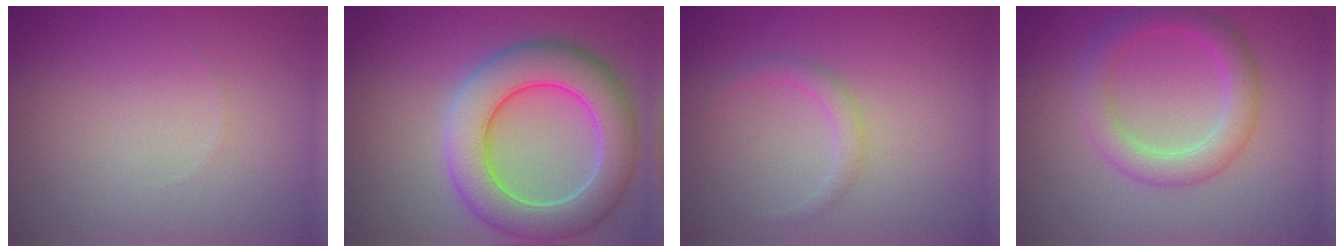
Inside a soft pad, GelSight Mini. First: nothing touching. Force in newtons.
{"total": 7.9, "press": 7.9, "slide": 0.5}
{"total": 1.4, "press": 1.4, "slide": 0.1}
{"total": 3.5, "press": 3.5, "slide": 0.0}